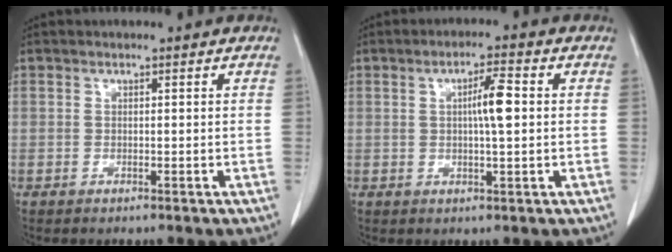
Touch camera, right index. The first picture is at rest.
{"total": 4.6, "force": [0.4, 0.4, 4.5], "torque": [-0.078, 0.004, 0.005]}